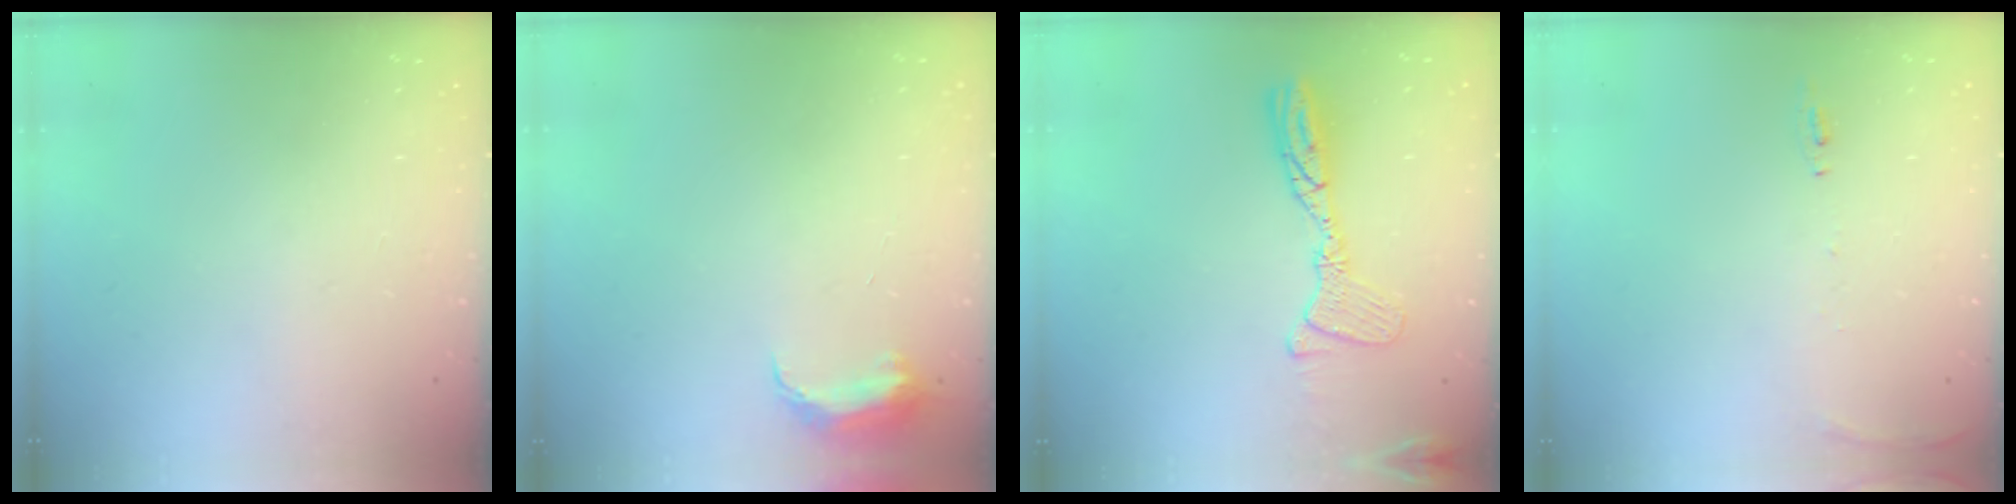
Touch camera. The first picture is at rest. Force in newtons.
{"total": 7.0, "press": 6.9, "slide": 0.6}
{"total": 13.5, "press": 13.5, "slide": 1.3}
{"total": 6.1, "press": 6.0, "slide": 0.9}